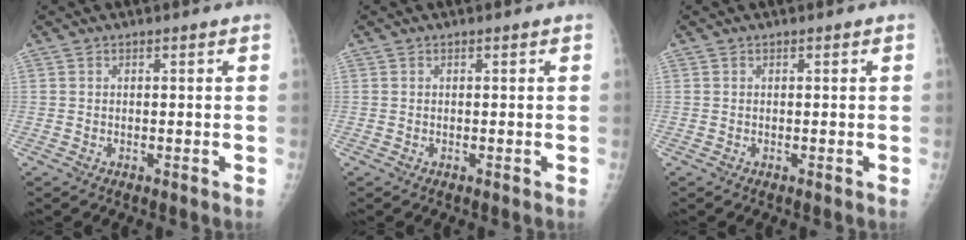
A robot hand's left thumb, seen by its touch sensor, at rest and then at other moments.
{"total": 0.0}
{"total": 0.0}